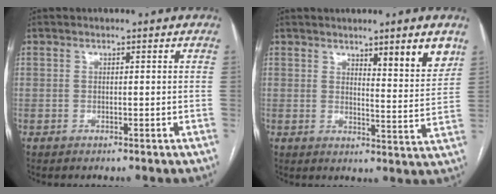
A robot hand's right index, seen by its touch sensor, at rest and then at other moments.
{"total": 7.2, "force": [4.6, 0.5, 5.6], "torque": [-0.071, -0.017, 0.064]}